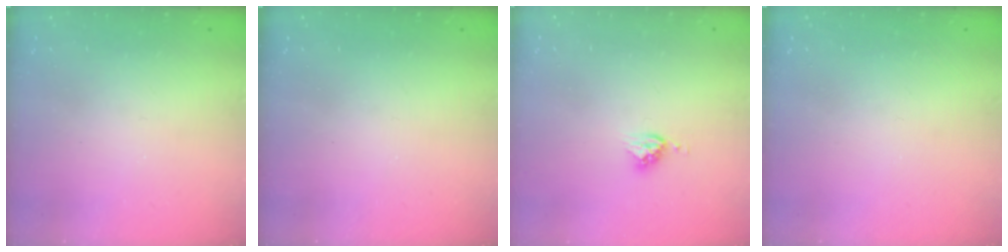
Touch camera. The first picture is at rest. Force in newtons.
{"total": 0.0}
{"total": 5.3, "press": 5.3, "slide": 0.3}
{"total": 0.0}